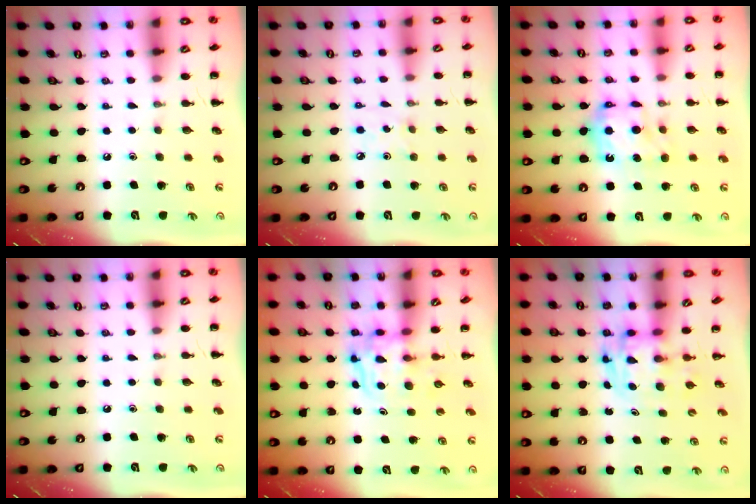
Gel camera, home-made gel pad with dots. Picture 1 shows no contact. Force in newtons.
{"total": 2.1, "press": 2.0, "slide": 0.4}
{"total": 9.6, "press": 9.6, "slide": 0.8}
{"total": 0.0}
{"total": 3.5, "press": 3.5, "slide": 0.2}
{"total": 3.5, "press": 3.4, "slide": 0.6}